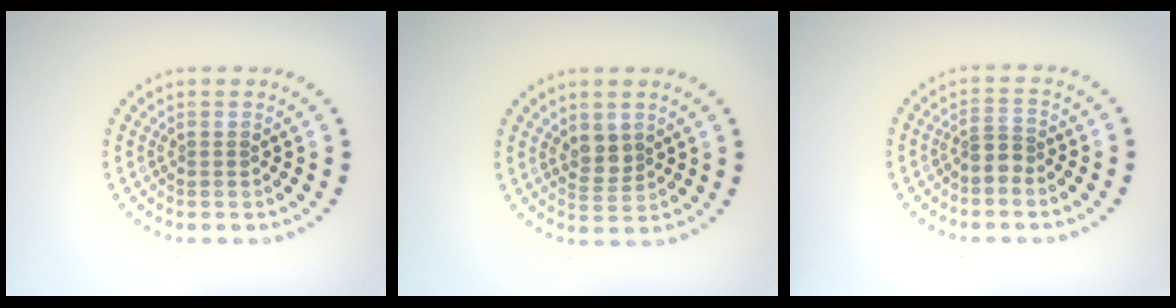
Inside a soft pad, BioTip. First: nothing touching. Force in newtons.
{"total": 2.2, "press": 2.0, "slide": 0.9}
{"total": 1.5, "press": 1.1, "slide": 1.0}